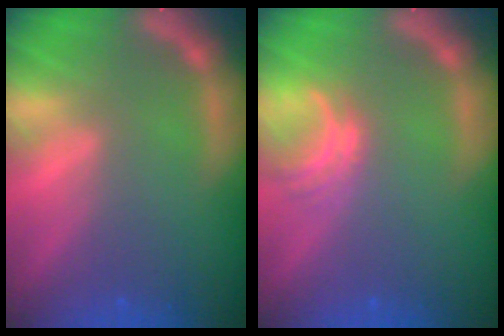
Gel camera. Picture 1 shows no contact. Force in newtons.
{"total": 2.5}